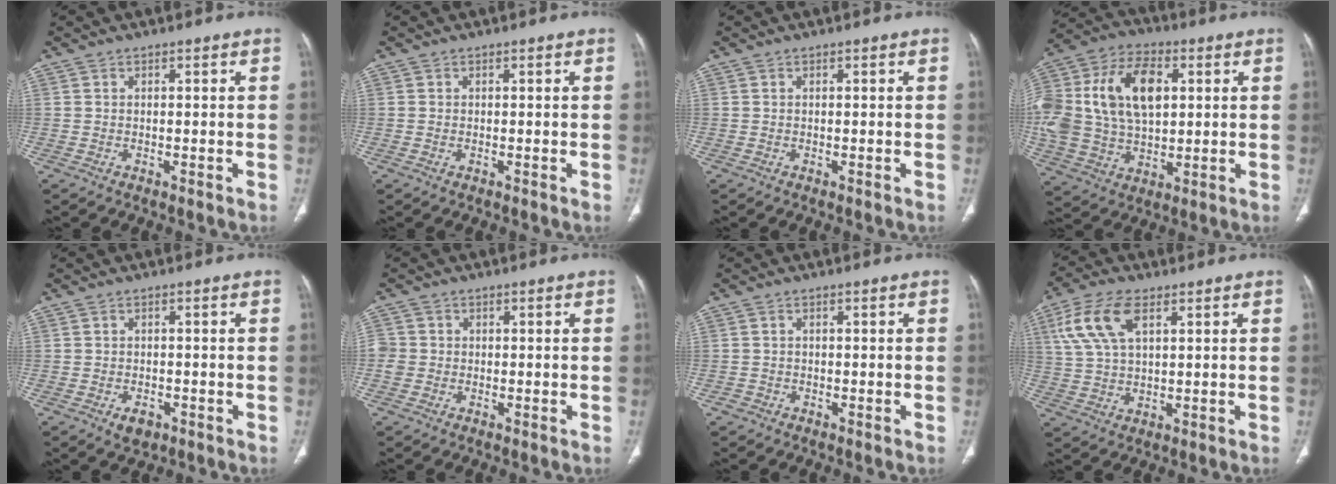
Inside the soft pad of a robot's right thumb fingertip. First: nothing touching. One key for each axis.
{"total": 0.0}
{"total": 0.0}
{"total": 26.3, "fx": 5.2, "fy": 17.0, "fz": 19.4, "tx": -0.426, "ty": 0.030, "tz": 0.101}
{"total": 2.8, "fx": -1.4, "fy": 1.8, "fz": 1.7, "tx": -0.021, "ty": 0.001, "tz": -0.016}
{"total": 3.0, "fx": -0.4, "fy": 2.8, "fz": 0.8, "tx": -0.006, "ty": 0.009, "tz": -0.008}
{"total": 1.1, "fx": -0.6, "fy": 0.9, "fz": 0.1, "tx": 0.001, "ty": 0.004, "tz": -0.014}
{"total": 10.5, "fx": 4.3, "fy": 5.2, "fz": 8.1, "tx": -0.173, "ty": 0.001, "tz": 0.087}